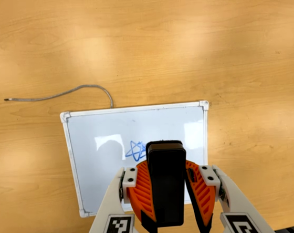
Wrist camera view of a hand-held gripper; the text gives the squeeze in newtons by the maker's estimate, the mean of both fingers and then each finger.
{"total": 9.5, "left": 9.4, "right": 9.5}